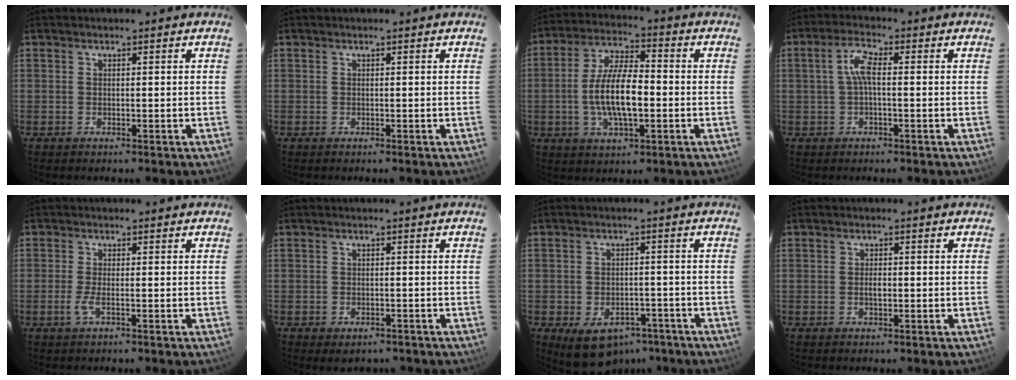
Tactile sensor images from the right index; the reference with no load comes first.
{"total": 0.0}
{"total": 11.8, "force": [-1.9, 4.3, 10.8], "torque": [-0.216, 0.003, -0.034]}
{"total": 4.2, "force": [0.0, 1.3, 4.0], "torque": [-0.082, 0.011, 0.001]}
{"total": 2.4, "force": [-1.0, 0.3, 2.1], "torque": [-0.045, -0.004, -0.019]}
{"total": 3.8, "force": [-2.5, 2.2, 1.8], "torque": [-0.033, -0.012, -0.030]}
{"total": 11.3, "force": [-6.7, 7.5, 5.2], "torque": [-0.104, 0.007, -0.074]}
{"total": 1.5, "force": [-0.3, 0.8, 1.3], "torque": [-0.022, 0.001, -0.005]}